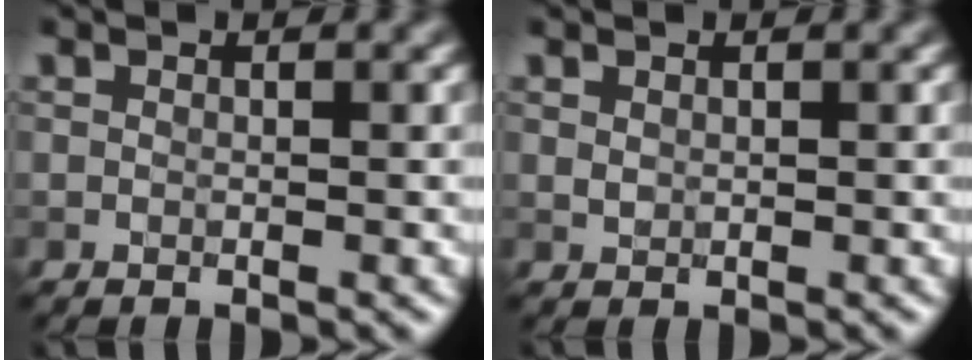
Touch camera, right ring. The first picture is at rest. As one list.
[{"total": 0.5, "force": [0.3, 0.4, 0.3], "torque": [-0.010, 0.000, 0.009]}]